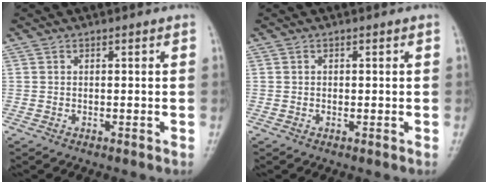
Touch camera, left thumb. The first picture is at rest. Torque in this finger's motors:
{"motor_torque": [-0.20, -0.21, 0.16, 0.00, -0.03]}